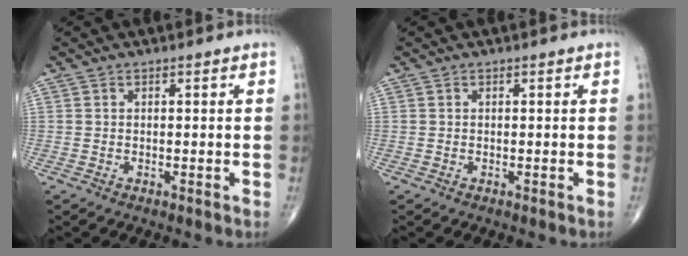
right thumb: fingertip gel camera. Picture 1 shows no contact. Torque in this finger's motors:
{"motor_torque": [-0.04, 0.04, -0.01, 0.01, 0.00]}